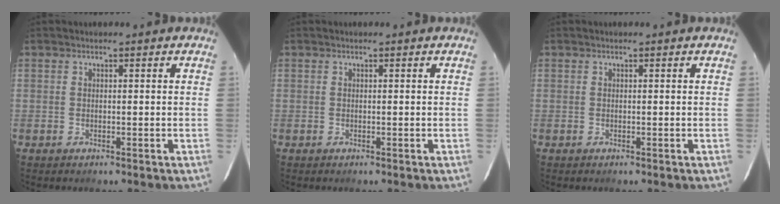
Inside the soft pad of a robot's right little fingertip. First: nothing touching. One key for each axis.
{"total": 0.0}
{"total": 0.0}